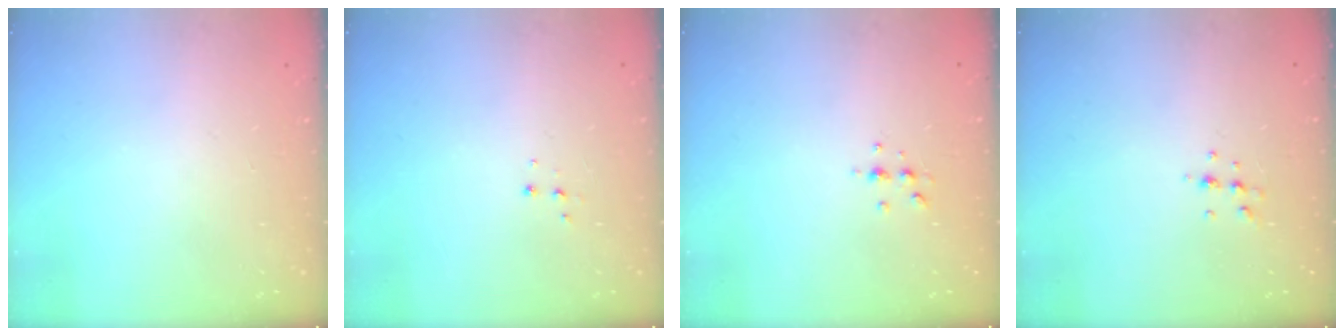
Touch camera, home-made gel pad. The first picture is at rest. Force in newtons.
{"total": 3.9, "press": 3.9, "slide": 0.5}
{"total": 4.3, "press": 4.2, "slide": 1.1}
{"total": 5.3, "press": 5.2, "slide": 1.4}